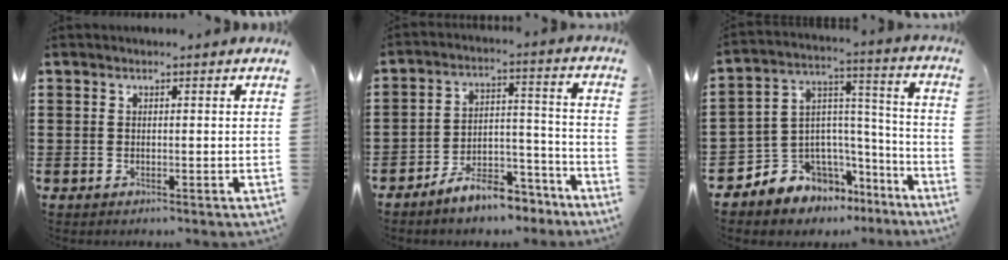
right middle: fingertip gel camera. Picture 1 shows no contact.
{"total": 7.8, "force": [-7.2, 2.0, 2.3], "torque": [-0.033, 0.025, -0.135]}
{"total": 6.7, "force": [-4.7, 4.8, -0.5], "torque": [-0.023, -0.008, -0.088]}